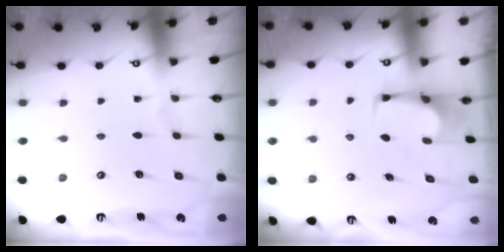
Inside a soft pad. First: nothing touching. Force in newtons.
{"total": 2.5, "press": 2.4, "slide": 0.4}